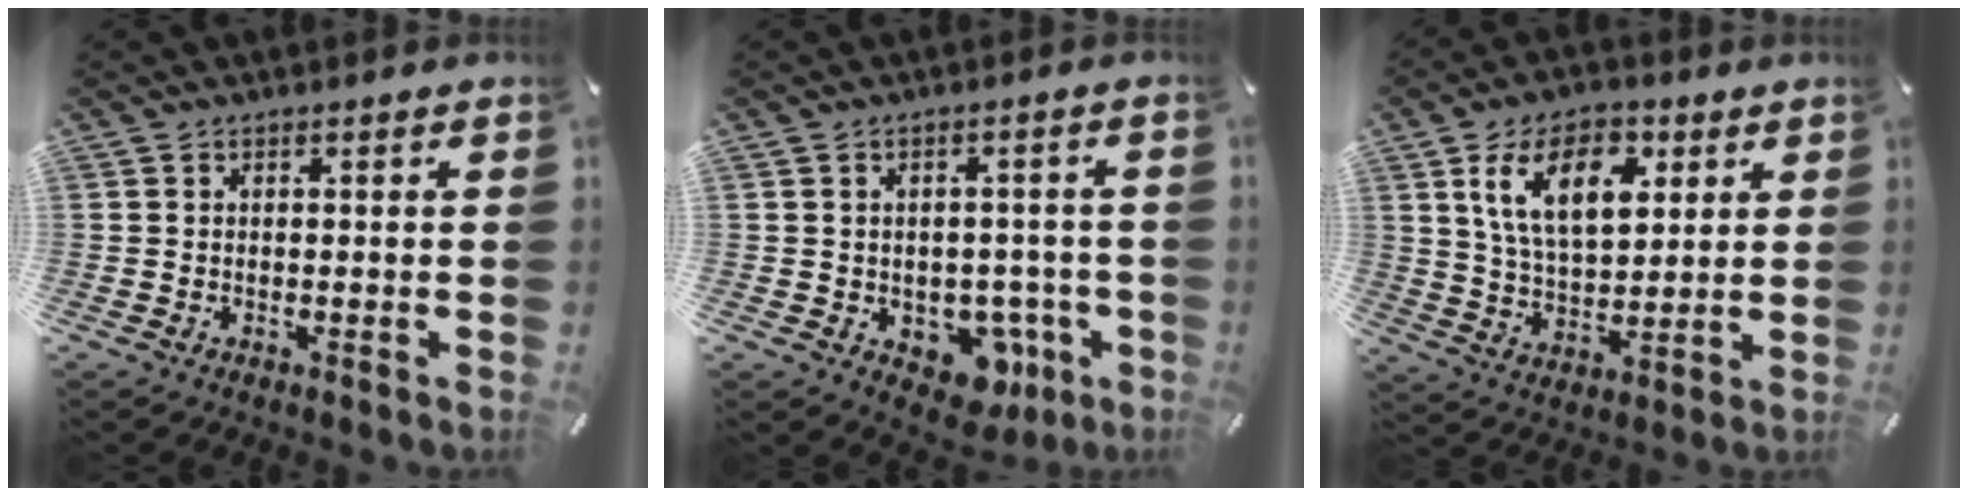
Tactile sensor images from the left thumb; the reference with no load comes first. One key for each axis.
{"total": 7.9, "fx": -2.3, "fy": 6.1, "fz": 4.4, "tx": -0.034, "ty": 0.009, "tz": -0.033}
{"total": 14.2, "fx": 6.1, "fy": 8.3, "fz": 9.8, "tx": -0.173, "ty": -0.001, "tz": 0.107}